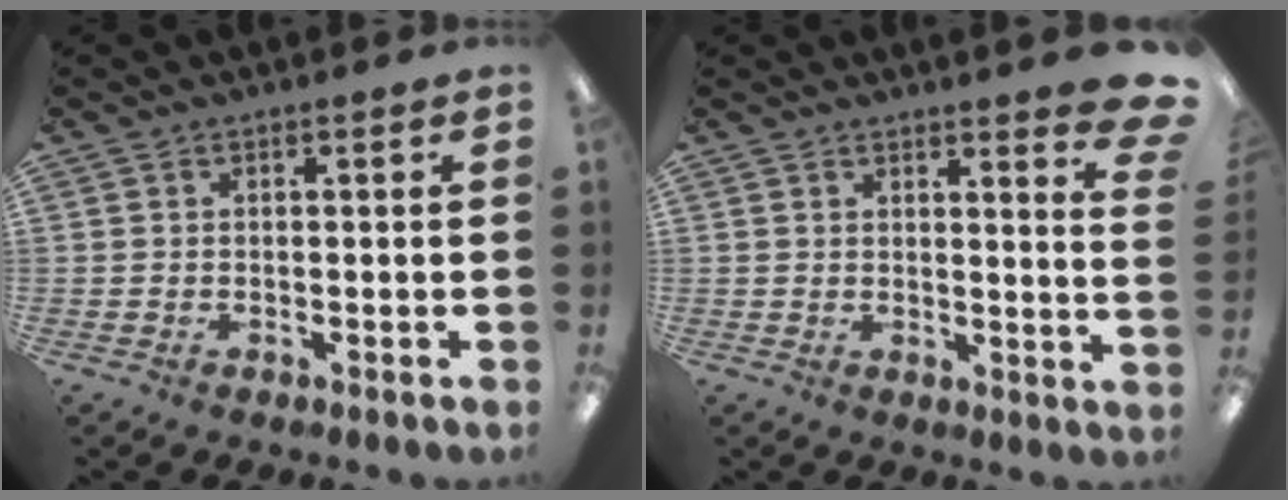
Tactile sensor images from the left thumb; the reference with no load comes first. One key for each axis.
{"total": 5.2, "fx": 4.1, "fy": 0.5, "fz": 3.2, "tx": -0.041, "ty": -0.032, "tz": 0.066}